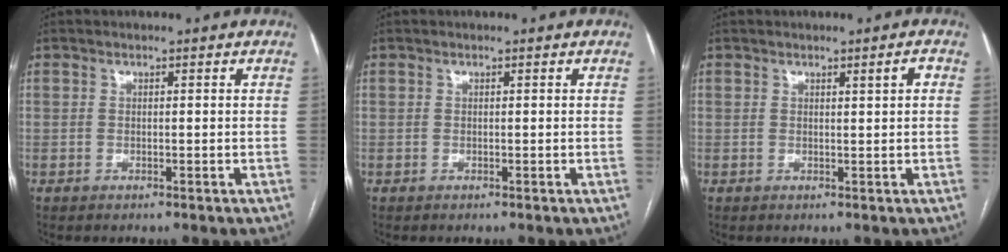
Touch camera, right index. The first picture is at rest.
{"total": 0.0}
{"total": 1.4, "force": [0.5, 0.0, 1.3], "torque": [-0.020, 0.000, 0.007]}